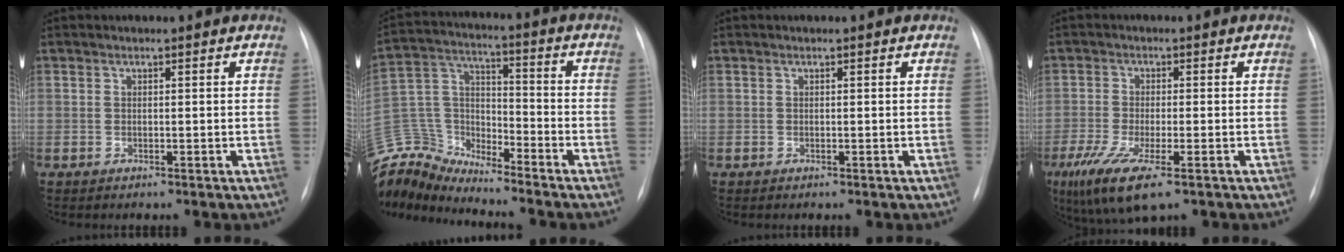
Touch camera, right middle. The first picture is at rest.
{"total": 14.1, "force": [-13.8, 2.3, 1.4], "torque": [-0.041, 0.056, -0.265]}
{"total": 0.0}
{"total": 9.2, "force": [-5.2, 2.1, 7.3], "torque": [-0.142, -0.027, -0.087]}